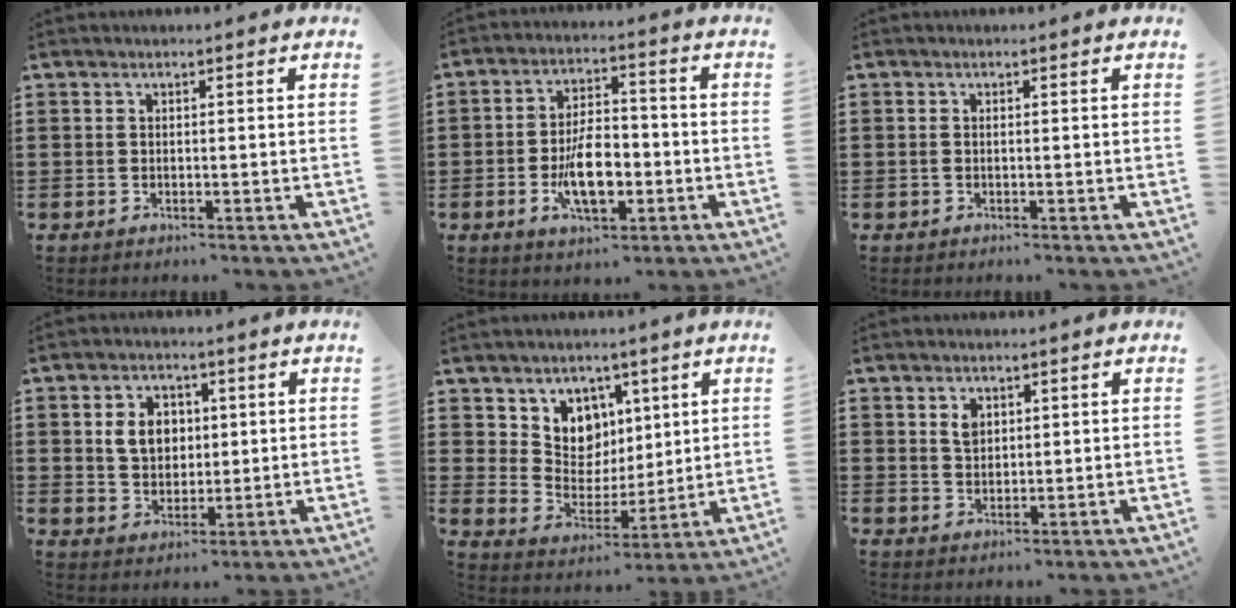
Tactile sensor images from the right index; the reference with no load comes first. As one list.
[{"total": 9.2, "force": [-2.6, 4.4, 7.7], "torque": [-0.137, -0.004, -0.048]}, {"total": 0.5, "force": [-0.1, 0.2, 0.5], "torque": [-0.011, -0.001, -0.002]}, {"total": 5.9, "force": [1.3, 4.7, 3.4], "torque": [-0.083, 0.011, 0.016]}, {"total": 7.3, "force": [4.0, 6.0, 0.8], "torque": [-0.046, -0.032, 0.075]}, {"total": 2.5, "force": [1.2, 1.7, 1.4], "torque": [-0.034, 0.006, 0.022]}]